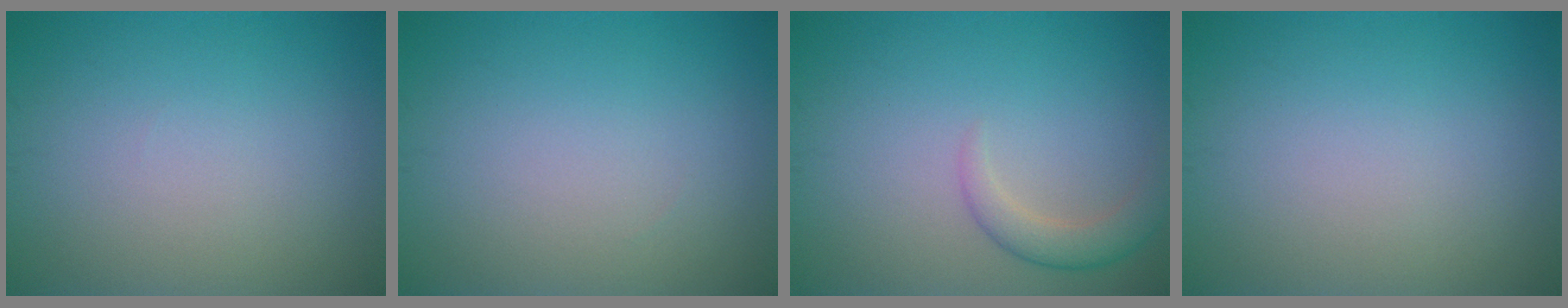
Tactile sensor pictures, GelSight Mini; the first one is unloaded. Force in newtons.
{"total": 0.0}
{"total": 2.4, "press": 2.4, "slide": 0.2}
{"total": 0.0}